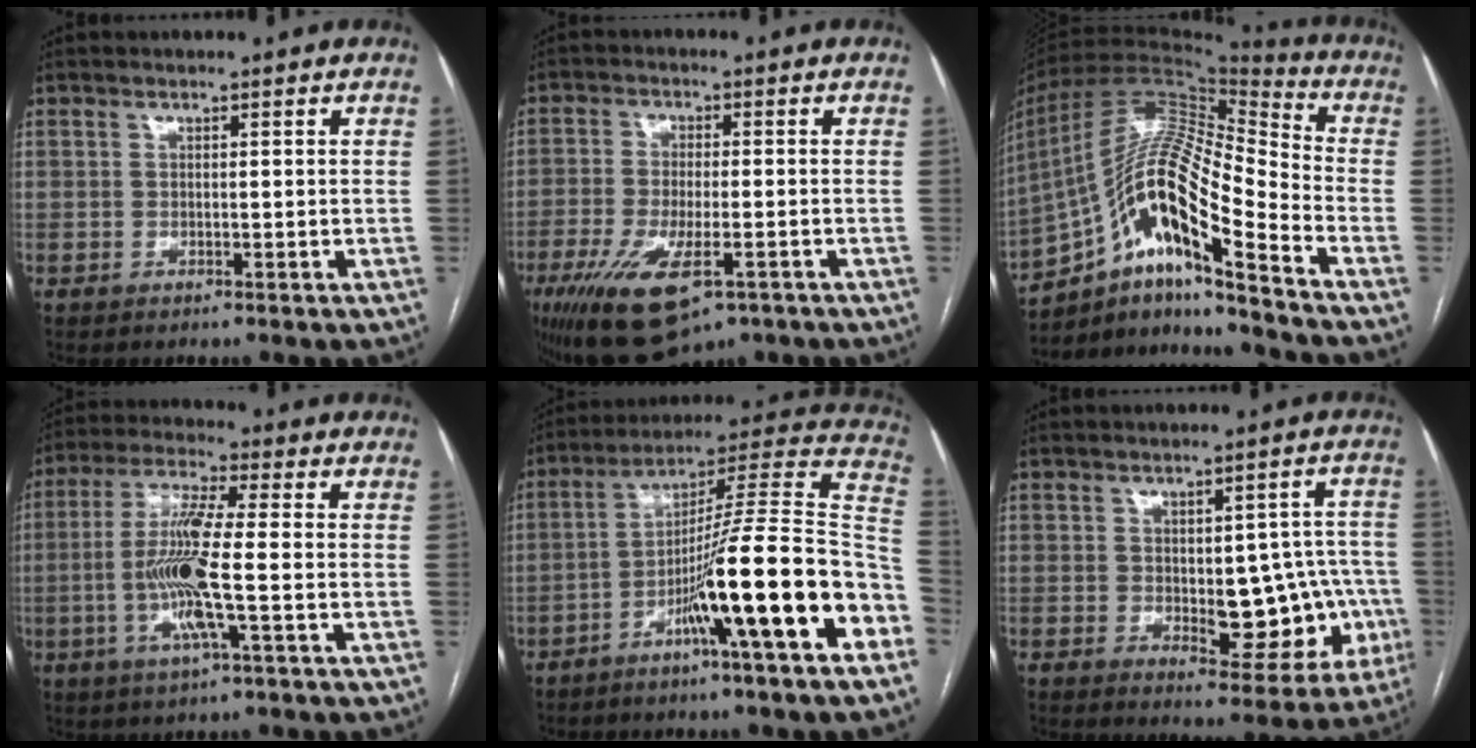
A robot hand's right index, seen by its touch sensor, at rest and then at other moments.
{"total": 12.5, "force": [-6.7, 4.2, 9.6], "torque": [-0.183, -0.020, -0.107]}
{"total": 19.6, "force": [-10.6, 2.6, 16.2], "torque": [-0.316, 0.010, -0.186]}
{"total": 10.9, "force": [-2.0, 0.3, 10.7], "torque": [-0.216, -0.004, -0.047]}
{"total": 21.6, "force": [-8.5, -0.6, 19.8], "torque": [-0.261, 0.009, -0.143]}
{"total": 12.3, "force": [-1.9, 5.8, 10.7], "torque": [-0.108, 0.022, -0.009]}